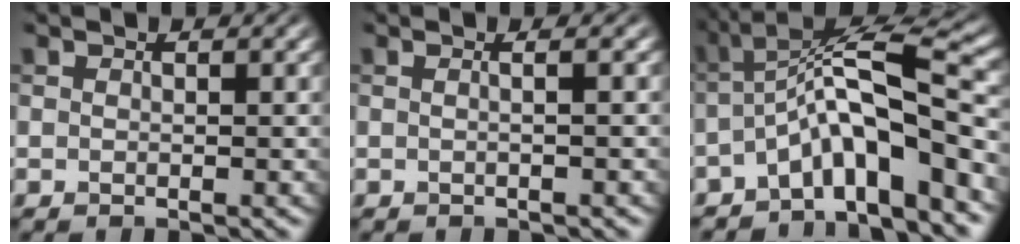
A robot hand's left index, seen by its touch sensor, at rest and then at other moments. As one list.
[{"total": 2.0, "force": [0.3, 1.0, 1.7], "torque": [-0.008, 0.000, -0.019]}, {"total": 8.9, "force": [-3.7, 2.1, 7.8], "torque": [-0.117, 0.021, -0.077]}]